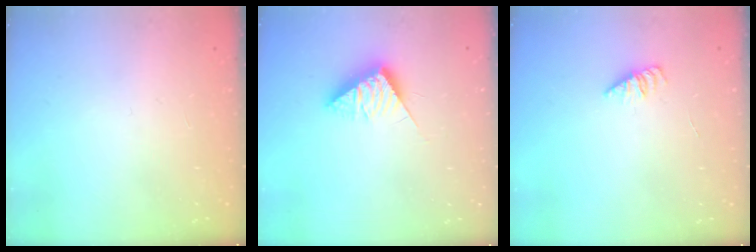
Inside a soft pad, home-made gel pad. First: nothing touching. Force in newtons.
{"total": 8.0, "press": 8.0, "slide": 0.3}
{"total": 1.9, "press": 1.9, "slide": 0.4}